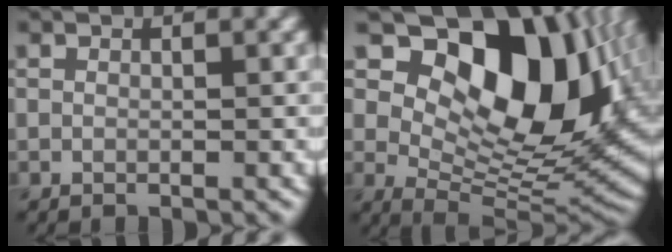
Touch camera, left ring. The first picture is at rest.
{"total": 15.2, "force": [5.9, 8.8, 11.0], "torque": [-0.155, 0.005, 0.103]}